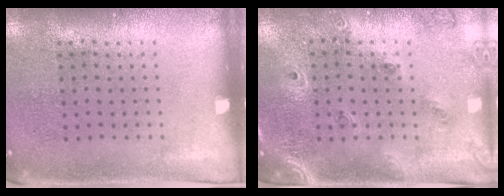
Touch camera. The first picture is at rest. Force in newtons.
{"total": 1.6, "press": 1.5, "slide": 0.7}